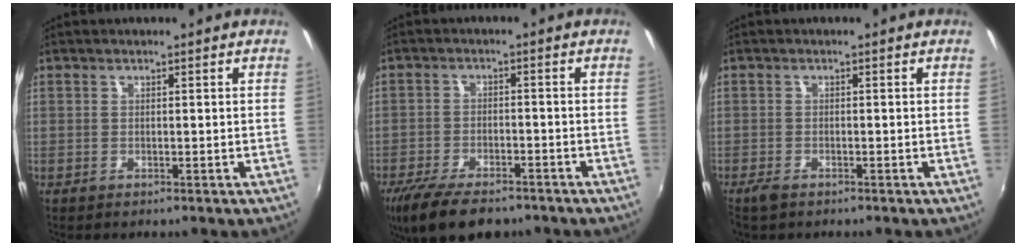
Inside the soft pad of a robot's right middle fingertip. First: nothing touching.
{"total": 12.9, "force": [-9.8, 4.8, 6.9], "torque": [-0.159, -0.034, -0.164]}
{"total": 2.2, "force": [-1.7, 0.9, 1.0], "torque": [-0.026, -0.006, -0.035]}